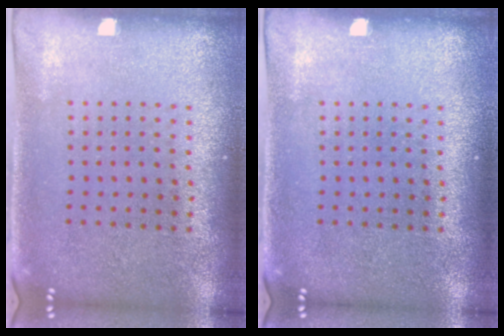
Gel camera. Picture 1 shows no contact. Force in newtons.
{"total": 0.0}